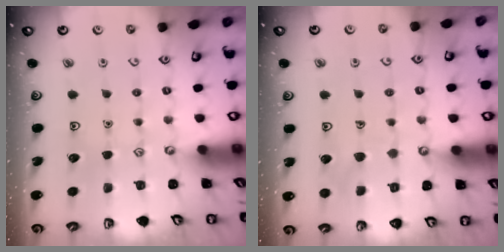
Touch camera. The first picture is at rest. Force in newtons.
{"total": 5.9, "press": 5.9, "slide": 0.3}